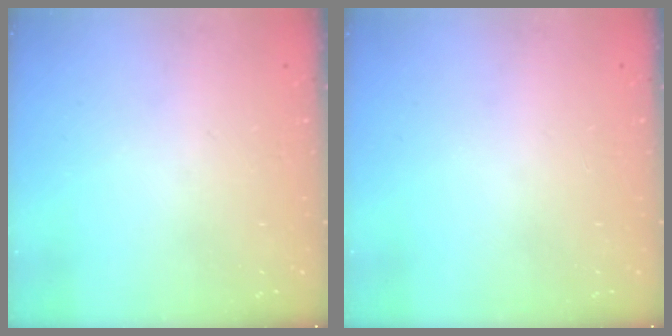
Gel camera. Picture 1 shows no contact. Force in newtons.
{"total": 0.0}